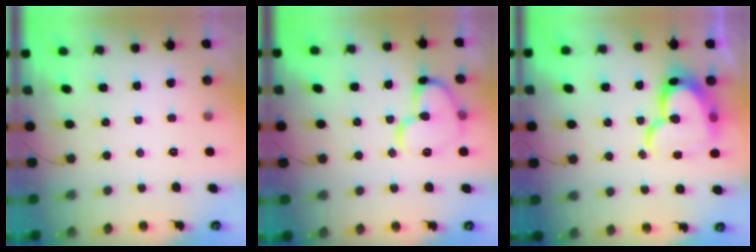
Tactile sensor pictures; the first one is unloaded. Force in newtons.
{"total": 14.1, "press": 13.9, "slide": 2.0}
{"total": 20.2, "press": 20.1, "slide": 2.3}